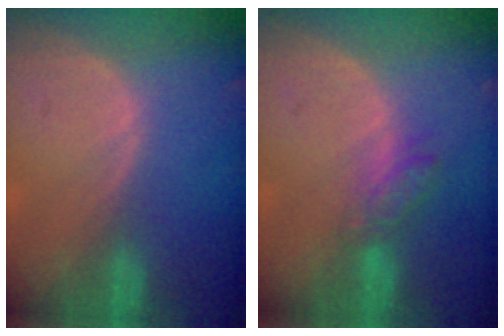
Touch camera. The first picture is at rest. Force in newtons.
{"total": 4.4, "press": 4.0, "slide": 1.8}